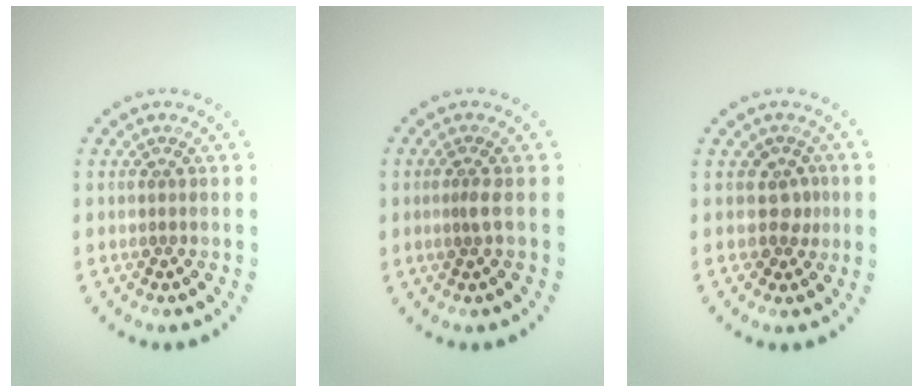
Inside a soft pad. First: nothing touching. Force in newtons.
{"total": 1.0, "press": 0.6, "slide": 0.8}
{"total": 1.8, "press": 1.4, "slide": 1.1}